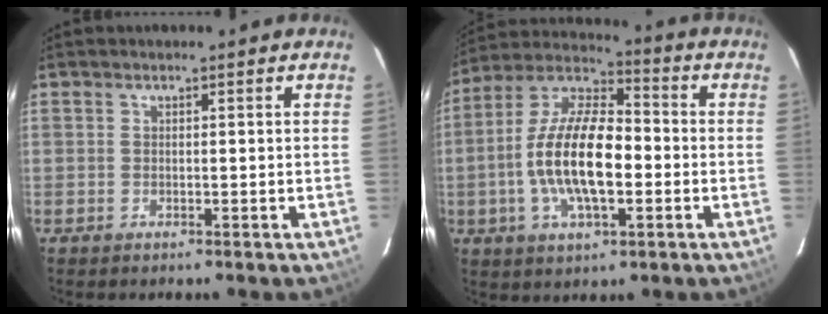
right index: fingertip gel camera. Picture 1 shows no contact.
{"total": 16.3, "force": [-2.7, 6.8, 14.5], "torque": [-0.285, 0.004, -0.056]}